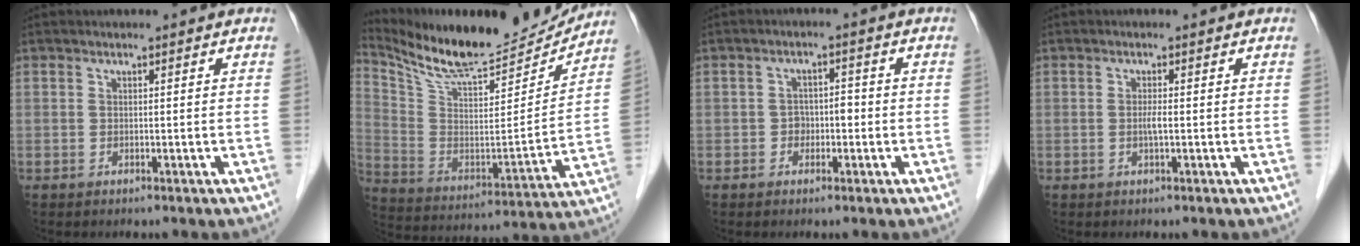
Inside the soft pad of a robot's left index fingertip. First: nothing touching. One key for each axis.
{"total": 21.4, "fx": 19.6, "fy": 3.6, "fz": 7.9, "tx": -0.150, "ty": -0.026, "tz": 0.314}
{"total": 2.6, "fx": -0.8, "fy": 1.9, "fz": 1.6, "tx": -0.022, "ty": 0.013, "tz": -0.012}
{"total": 1.3, "fx": -0.2, "fy": 0.0, "fz": 1.3, "tx": -0.028, "ty": -0.001, "tz": -0.004}